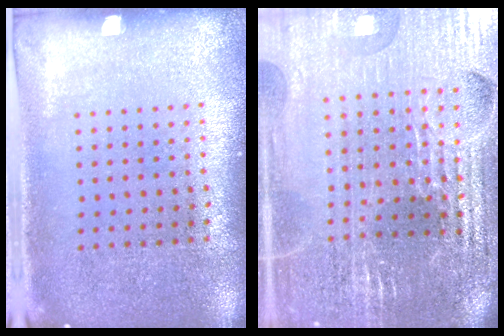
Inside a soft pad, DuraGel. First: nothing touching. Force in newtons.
{"total": 4.4, "press": 4.2, "slide": 1.2}